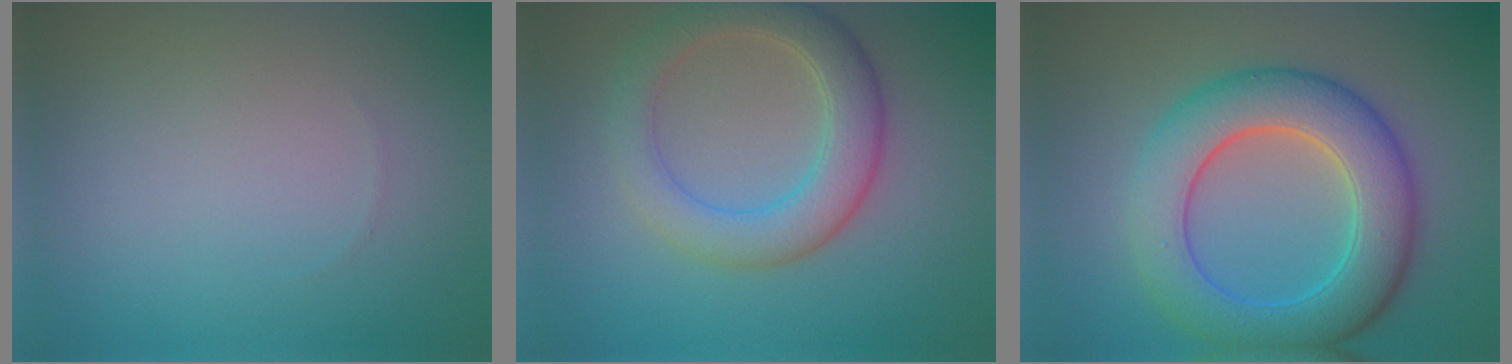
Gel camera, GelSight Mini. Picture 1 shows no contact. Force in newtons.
{"total": 4.9, "press": 4.9, "slide": 0.0}
{"total": 7.9, "press": 7.9, "slide": 0.1}